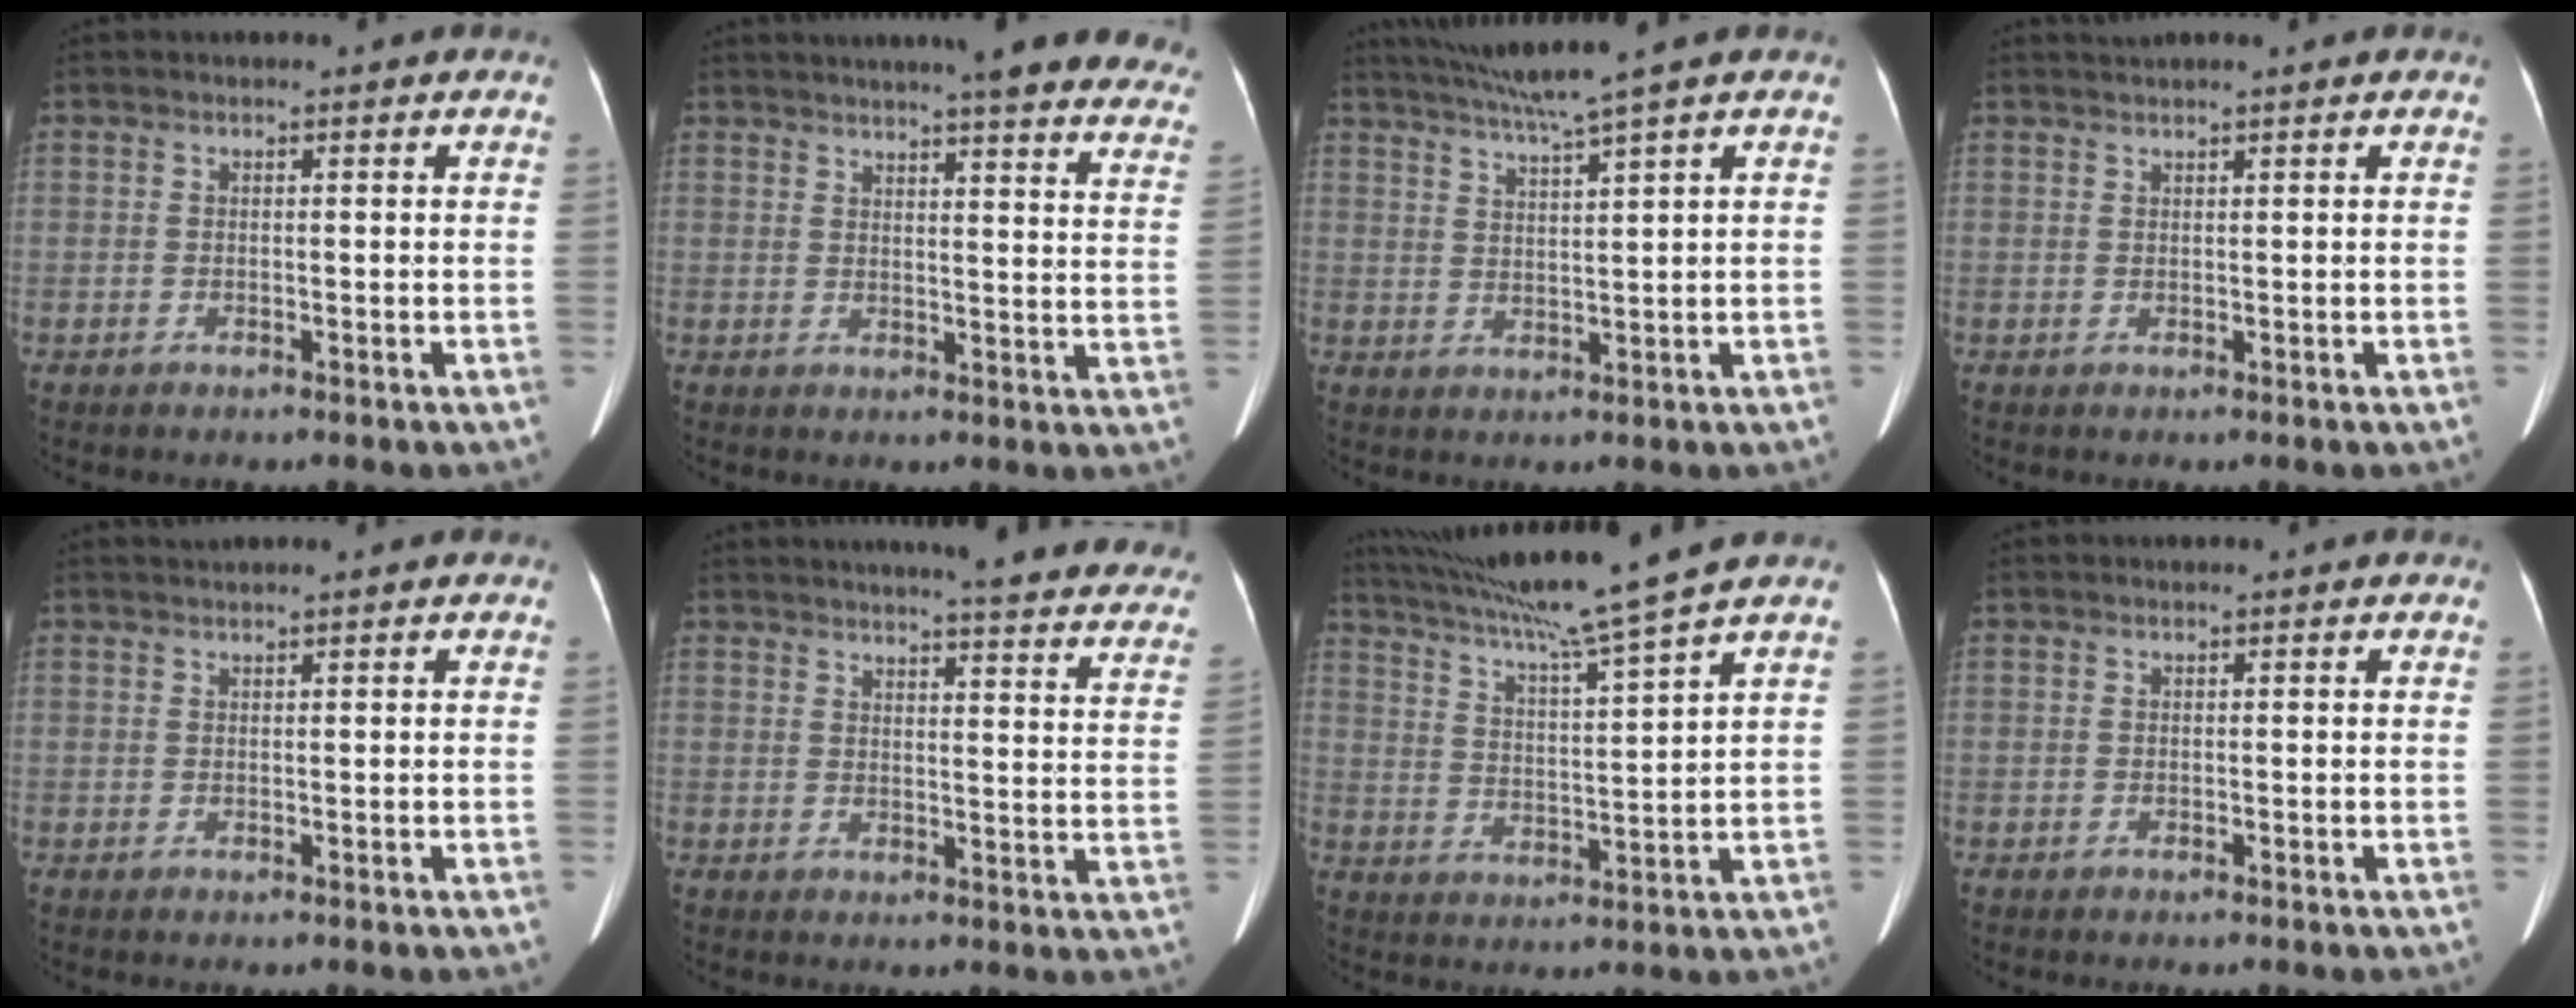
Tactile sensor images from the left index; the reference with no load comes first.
{"total": 26.3, "force": [23.5, 2.7, 11.7], "torque": [-0.151, -0.054, 0.259]}
{"total": 7.0, "force": [5.6, -2.0, 3.7], "torque": [-0.065, 0.006, 0.102]}
{"total": 2.1, "force": [1.9, -0.4, 0.8], "torque": [-0.011, 0.025, 0.039]}
{"total": 1.7, "force": [1.5, -0.3, 0.6], "torque": [-0.008, 0.022, 0.034]}
{"total": 27.8, "force": [25.4, 2.9, 10.9], "torque": [-0.144, -0.073, 0.281]}
{"total": 14.3, "force": [12.0, -3.0, 7.2], "torque": [-0.126, -0.012, 0.196]}
{"total": 0.0}